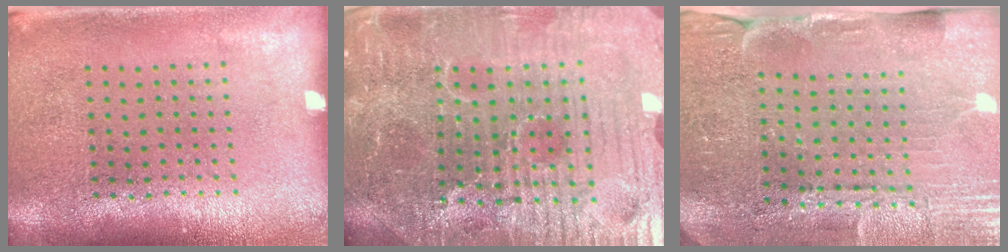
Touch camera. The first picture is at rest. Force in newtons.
{"total": 6.0, "press": 5.7, "slide": 2.0}
{"total": 3.5, "press": 3.5, "slide": 0.4}